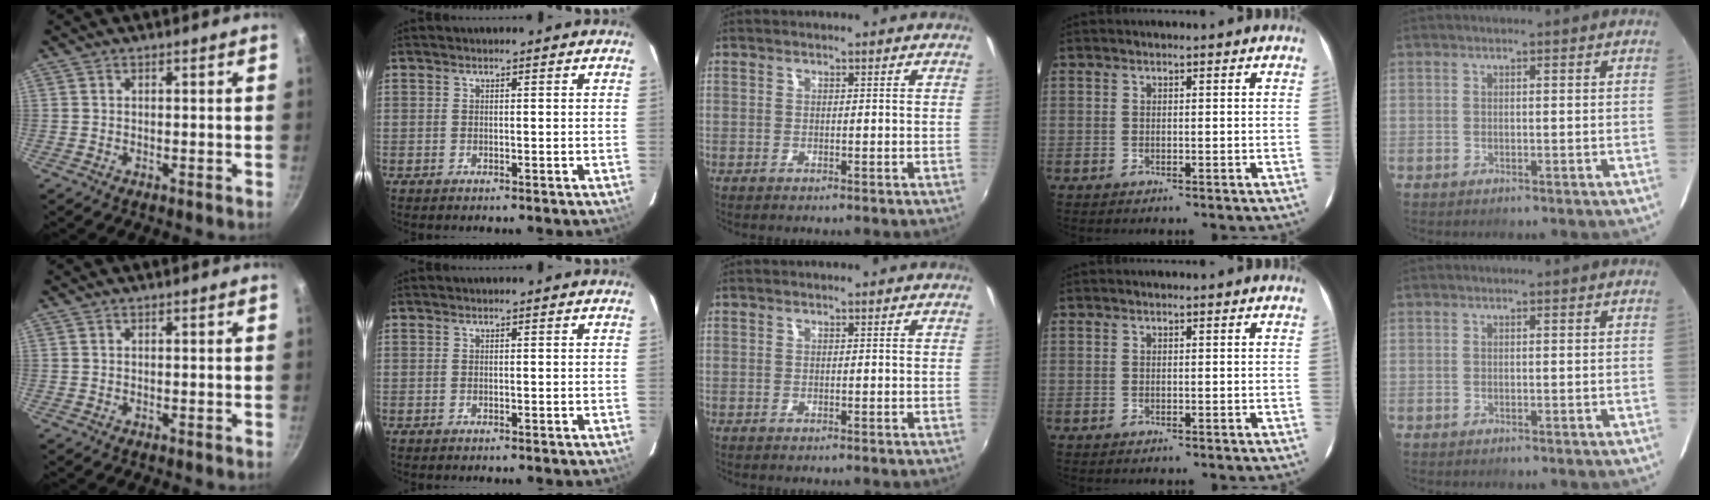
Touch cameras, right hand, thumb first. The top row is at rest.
{}